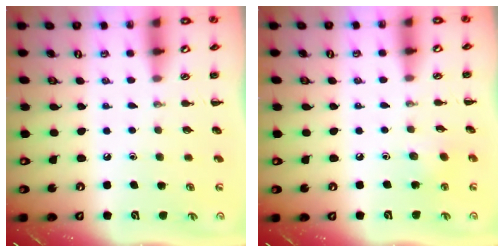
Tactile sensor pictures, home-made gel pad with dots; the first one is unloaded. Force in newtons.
{"total": 2.6, "press": 2.5, "slide": 0.9}